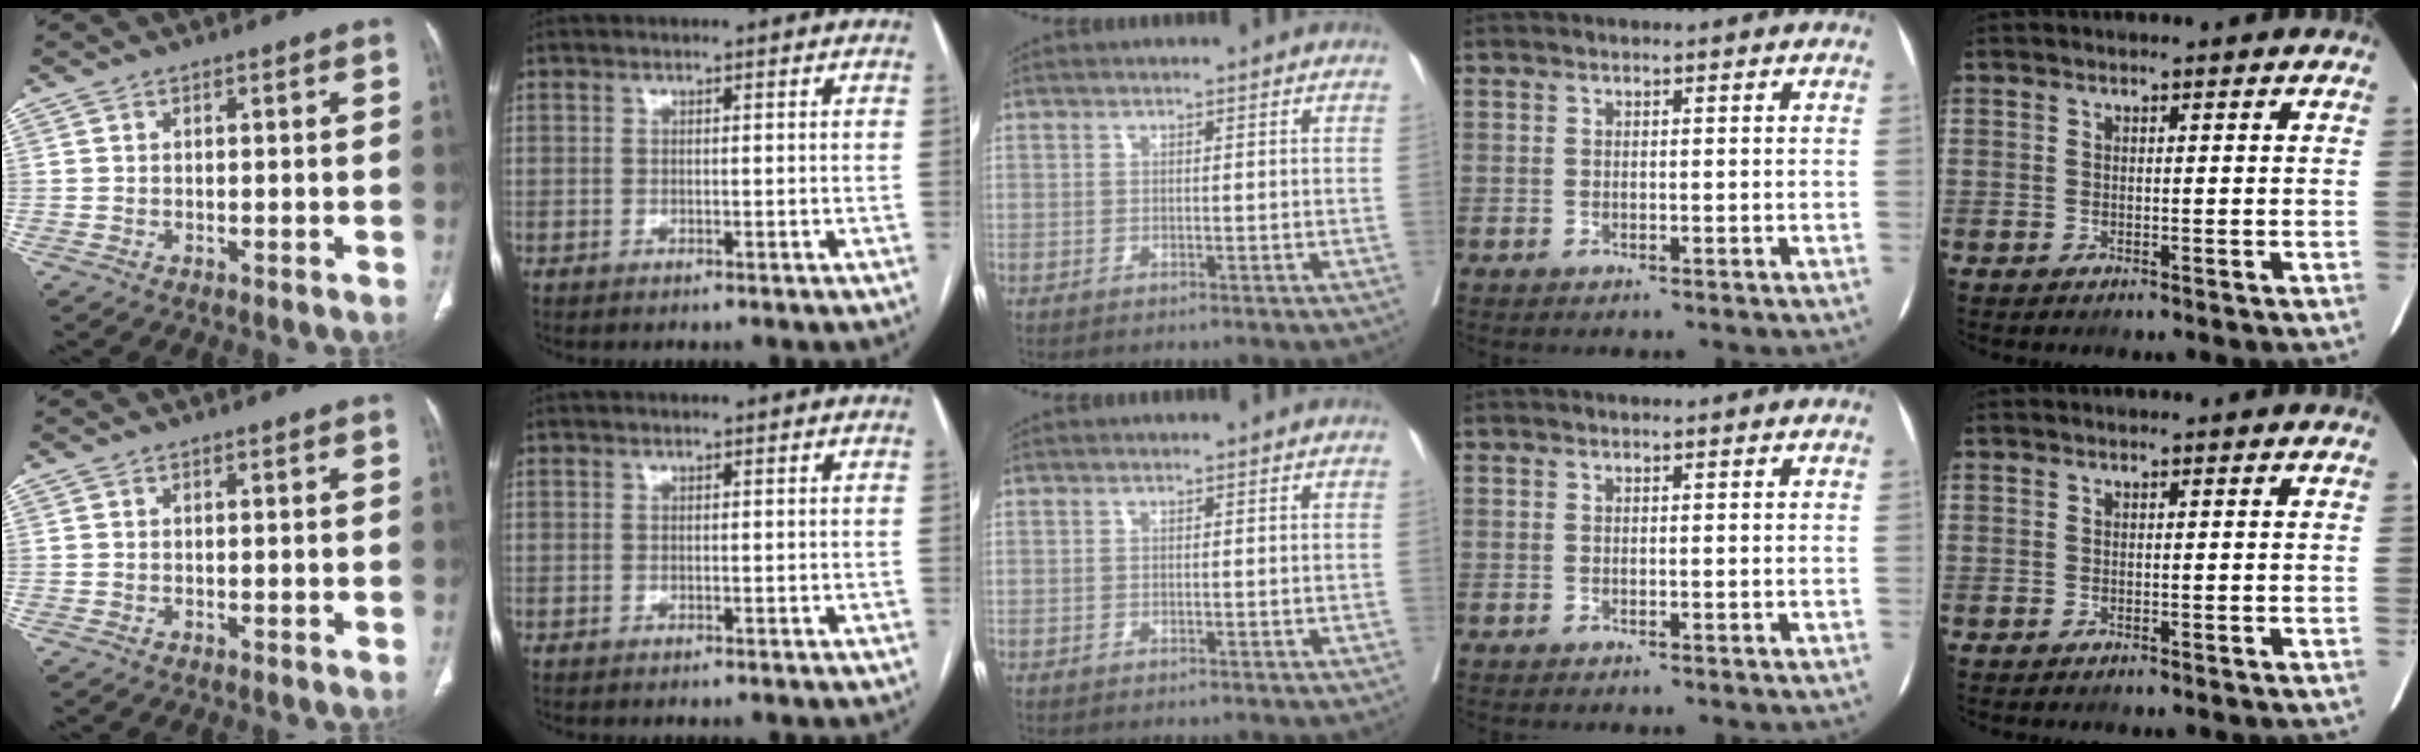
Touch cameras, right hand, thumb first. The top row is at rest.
{}